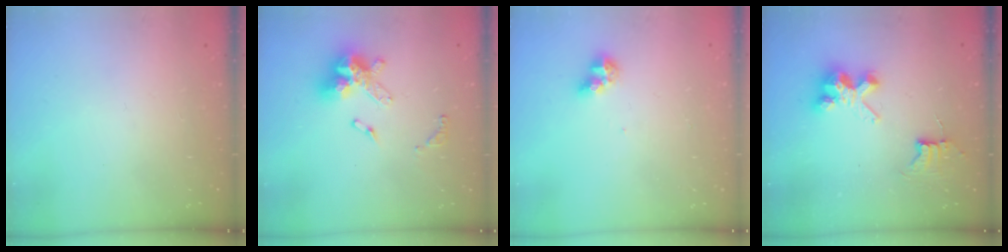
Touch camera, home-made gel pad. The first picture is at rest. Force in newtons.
{"total": 13.4, "press": 13.4, "slide": 1.3}
{"total": 6.1, "press": 6.1, "slide": 0.7}
{"total": 8.7, "press": 8.7, "slide": 0.6}